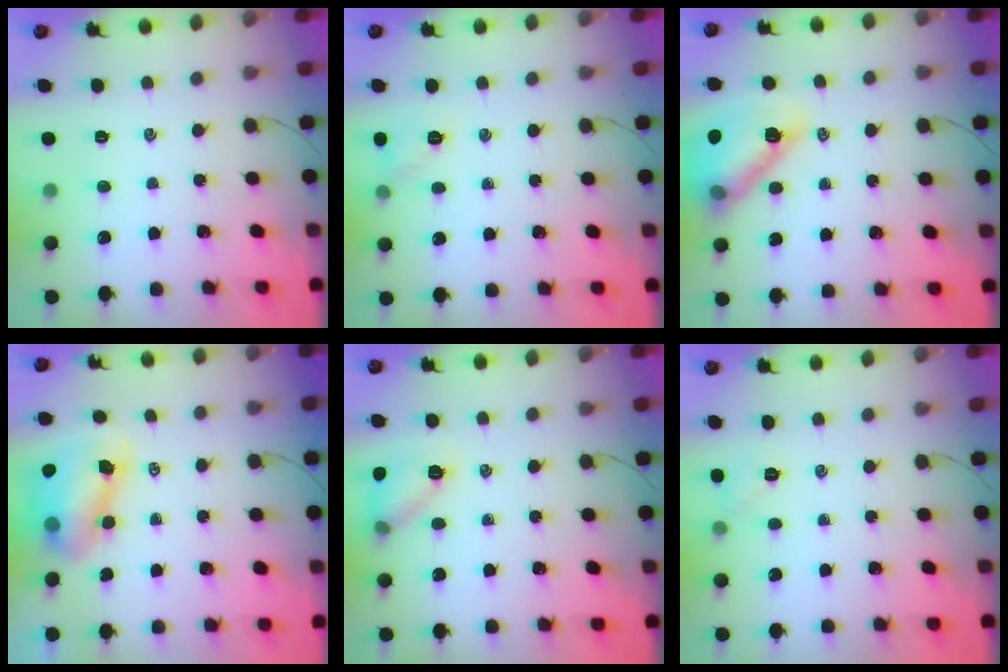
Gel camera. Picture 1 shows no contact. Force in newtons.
{"total": 6.3, "press": 6.2, "slide": 1.3}
{"total": 17.9, "press": 17.7, "slide": 2.6}
{"total": 8.7, "press": 8.6, "slide": 1.7}
{"total": 10.3, "press": 10.2, "slide": 1.1}
{"total": 3.6, "press": 3.5, "slide": 1.1}